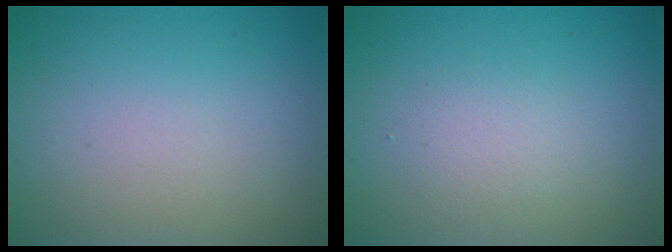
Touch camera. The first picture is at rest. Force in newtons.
{"total": 1.6, "press": 1.6, "slide": 0.2}